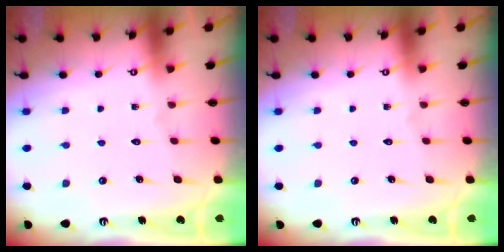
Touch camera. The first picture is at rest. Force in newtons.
{"total": 0.0}